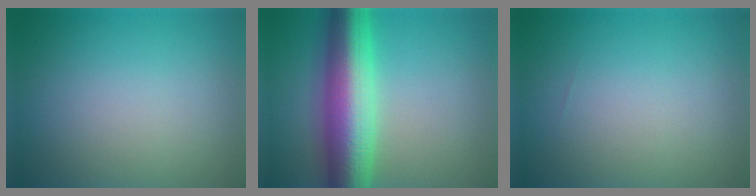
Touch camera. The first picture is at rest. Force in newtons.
{"total": 10.7, "press": 10.7, "slide": 0.0}
{"total": 0.0}